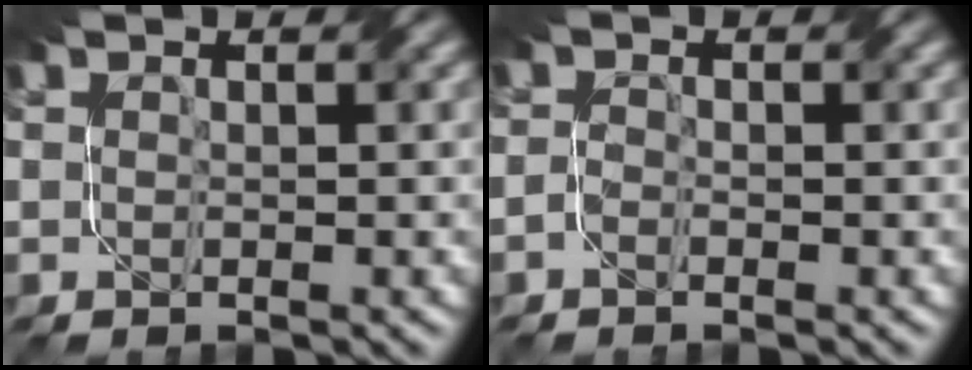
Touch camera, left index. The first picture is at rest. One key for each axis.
{"total": 1.3, "fx": -1.2, "fy": 0.1, "fz": 0.3, "tx": -0.002, "ty": 0.001, "tz": -0.031}